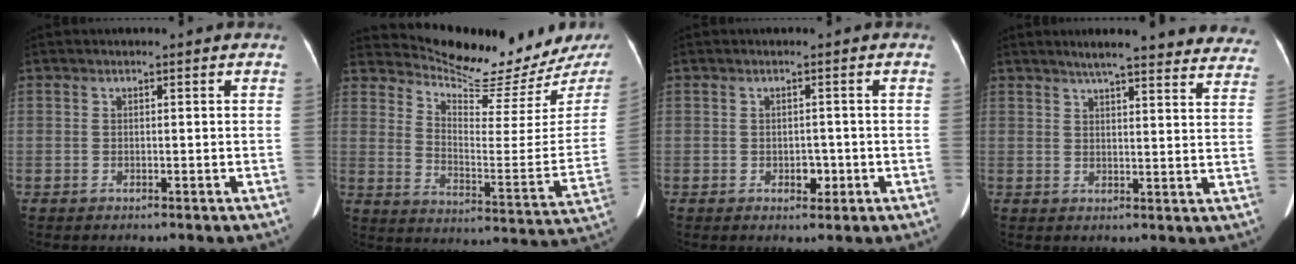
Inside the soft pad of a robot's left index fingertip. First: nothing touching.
{"total": 17.3, "force": [16.4, 1.0, 5.4], "torque": [-0.088, -0.083, 0.224]}
{"total": 1.9, "force": [-0.6, 1.3, 1.2], "torque": [-0.017, 0.002, -0.003]}
{"total": 21.9, "force": [19.6, 3.0, 9.2], "torque": [-0.112, -0.022, 0.224]}